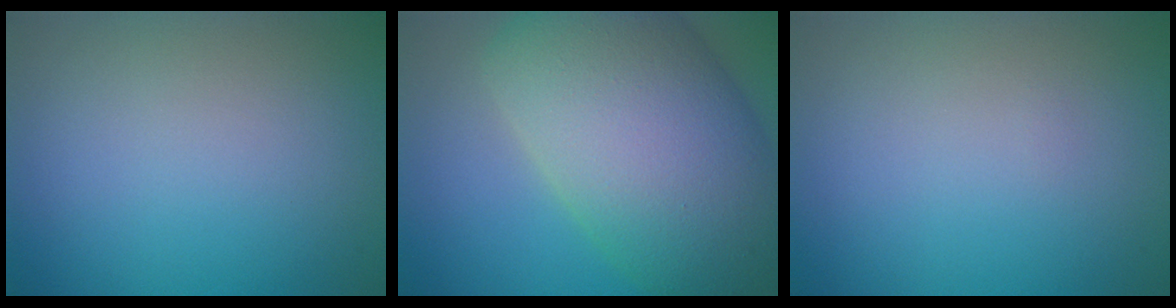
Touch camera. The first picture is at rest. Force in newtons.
{"total": 14.5, "press": 14.5, "slide": 0.7}
{"total": 0.0}